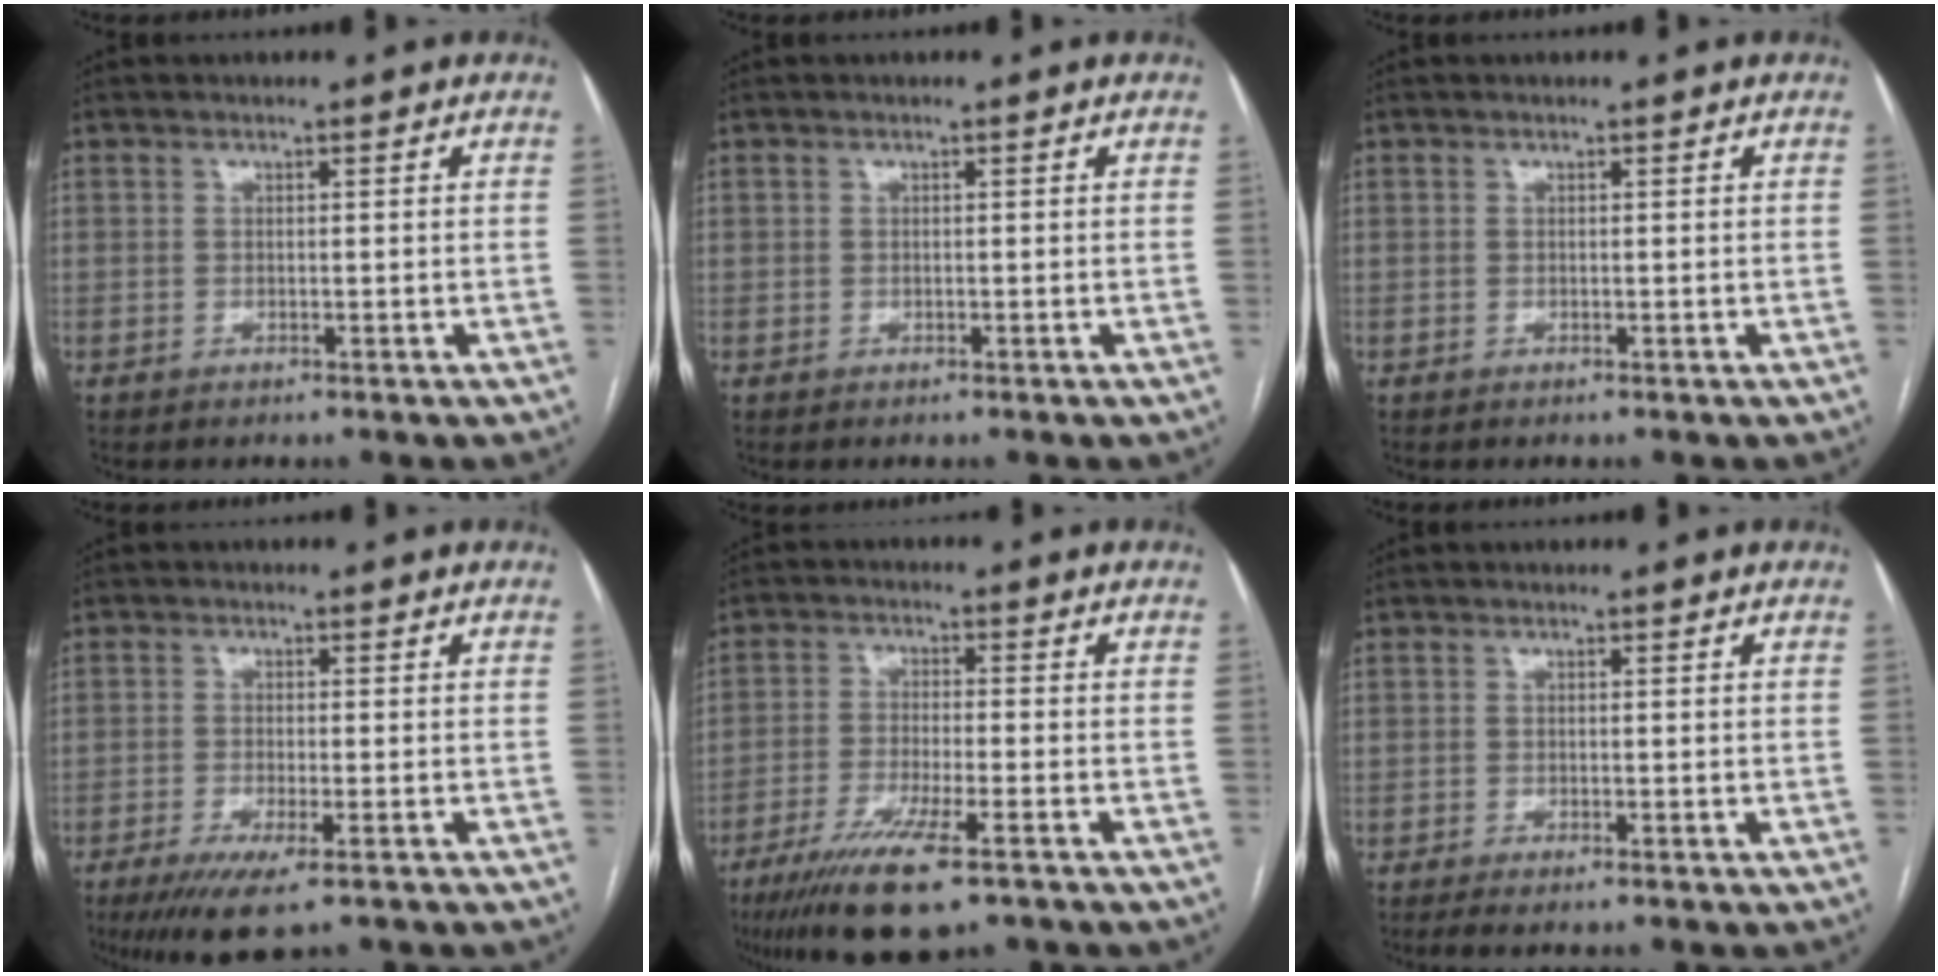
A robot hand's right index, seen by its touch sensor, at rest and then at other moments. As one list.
[{"total": 0.0}, {"total": 0.0}, {"total": 7.0, "force": [-4.6, 0.8, 5.2], "torque": [-0.087, -0.019, -0.072]}, {"total": 11.5, "force": [-7.5, 1.5, 8.7], "torque": [-0.155, -0.029, -0.121]}, {"total": 1.7, "force": [-1.4, -0.3, 0.9], "torque": [-0.016, -0.004, -0.024]}]